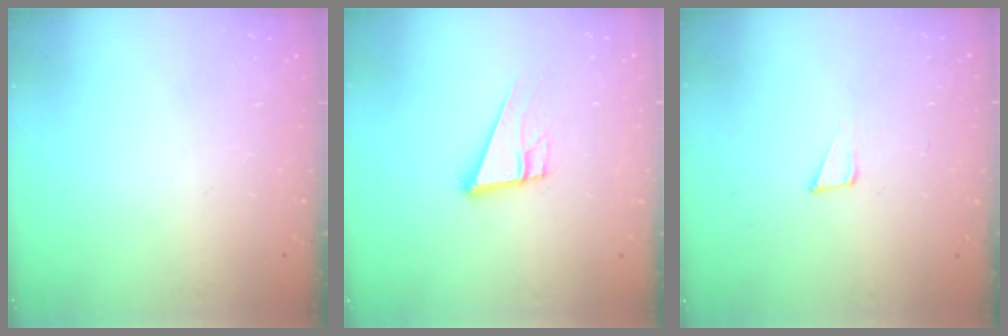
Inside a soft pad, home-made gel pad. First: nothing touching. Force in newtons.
{"total": 10.6, "press": 10.1, "slide": 3.3}
{"total": 4.6, "press": 4.5, "slide": 0.8}